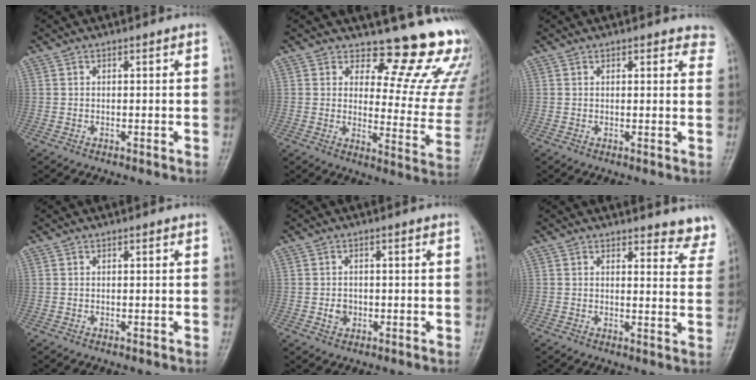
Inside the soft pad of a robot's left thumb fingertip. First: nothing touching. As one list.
[{"total": 16.1, "force": [13.9, 5.2, 6.4], "torque": [-0.027, -0.143, 0.152]}, {"total": 3.6, "force": [2.9, 1.7, 1.2], "torque": [0.021, -0.008, 0.021]}, {"total": 0.0}, {"total": 2.2, "force": [-0.5, 1.9, 1.0], "torque": [-0.007, 0.003, -0.008]}, {"total": 7.6, "force": [7.2, 2.2, 1.0], "torque": [0.035, -0.046, 0.055]}]